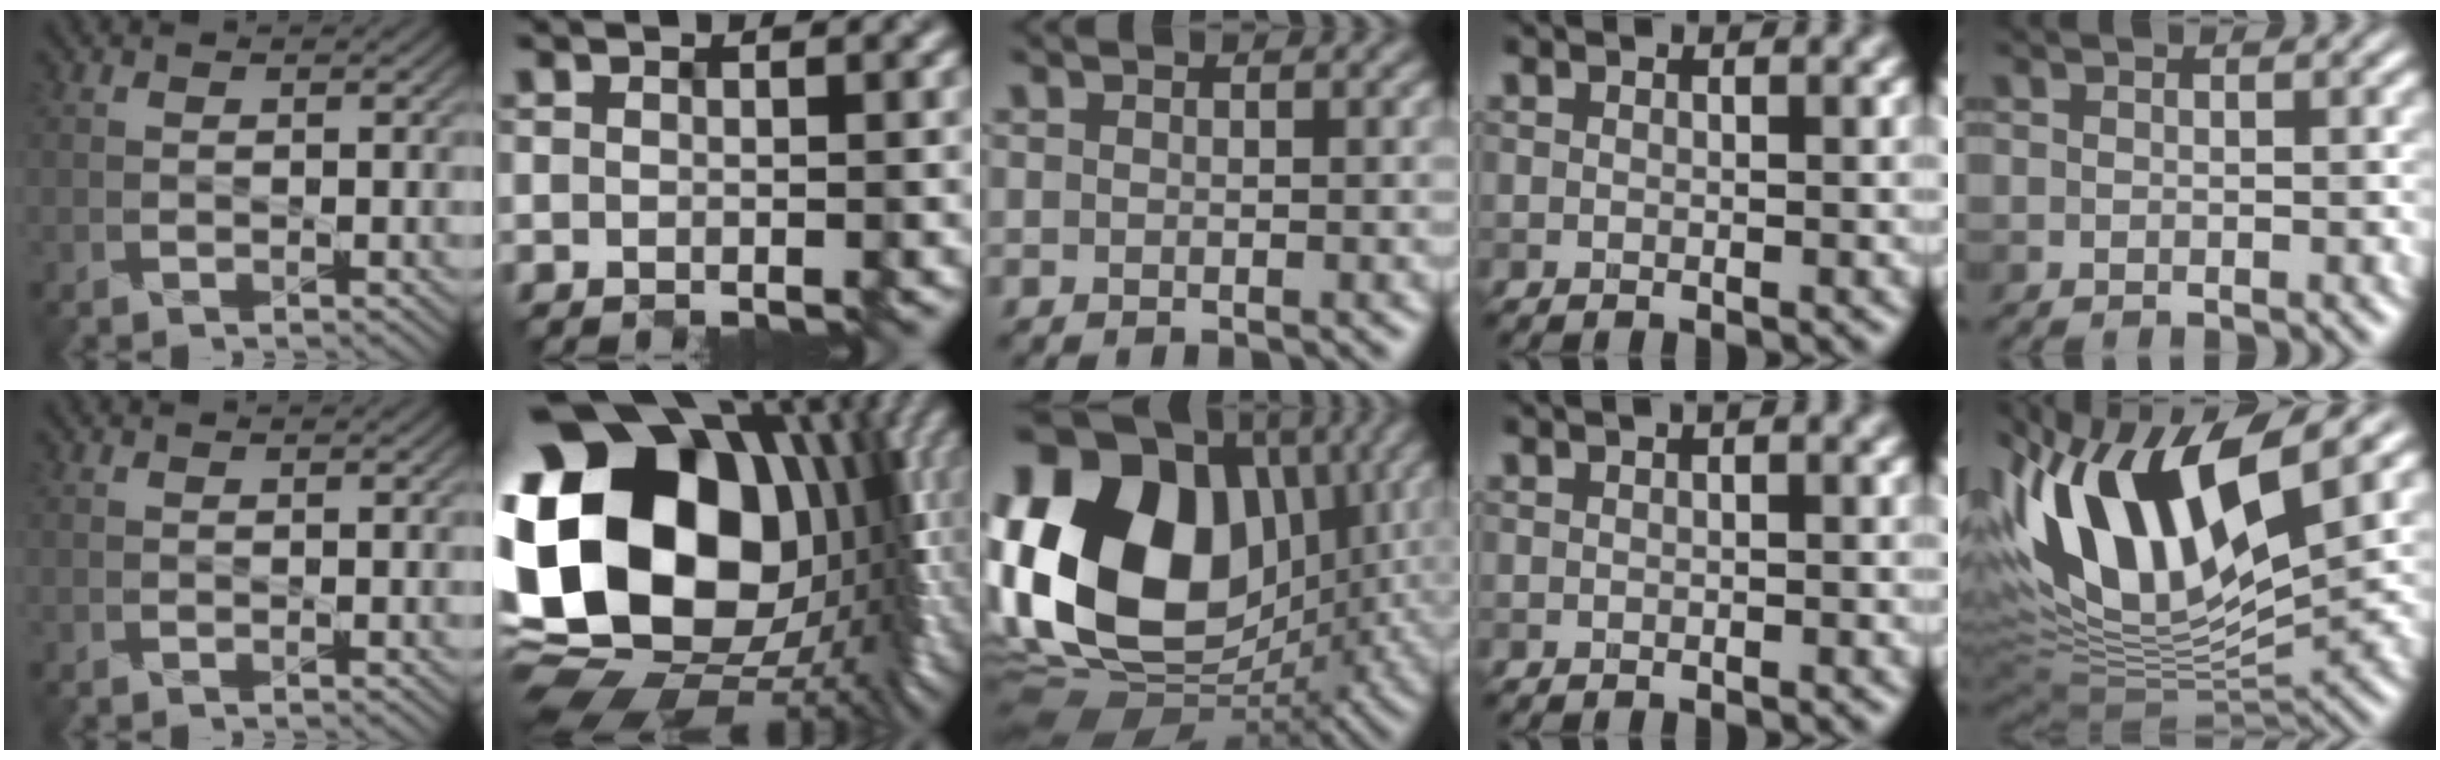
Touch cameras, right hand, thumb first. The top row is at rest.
{"index": {"total": 21.9, "force": [1.6, 16.2, 14.7], "torque": [-0.318, -0.017, 0.061]}, "middle": {"total": 18.5, "force": [2.1, 13.5, 12.6], "torque": [-0.259, 0.012, 0.028]}, "ring": {"total": 0.7, "force": [0.1, 0.2, 0.6], "torque": [-0.009, 0.003, 0.003]}, "little": {"total": 14.0, "force": [3.7, 5.6, 12.3], "torque": [-0.250, 0.025, 0.063]}}